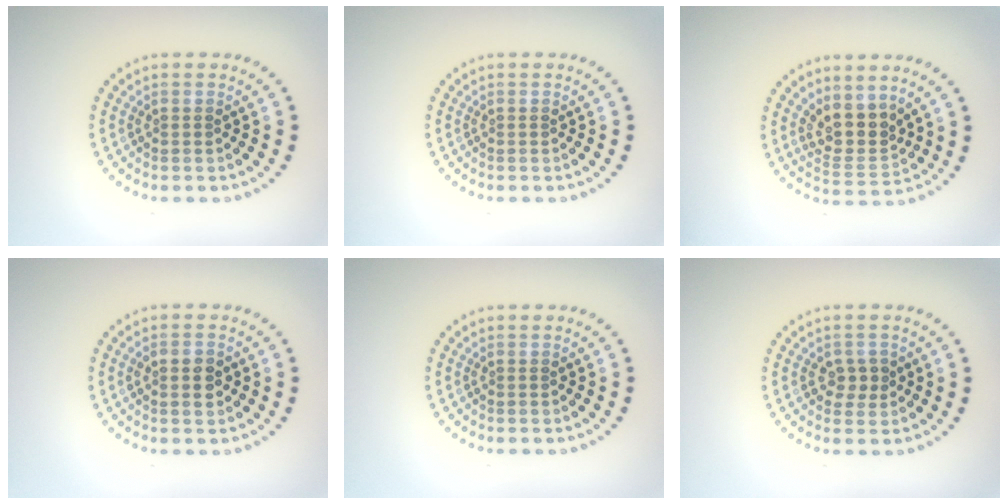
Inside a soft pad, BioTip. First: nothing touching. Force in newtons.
{"total": 0.0}
{"total": 3.5, "press": 2.9, "slide": 2.1}
{"total": 2.0, "press": 2.0, "slide": 0.3}
{"total": 0.0}
{"total": 1.9, "press": 1.8, "slide": 0.6}